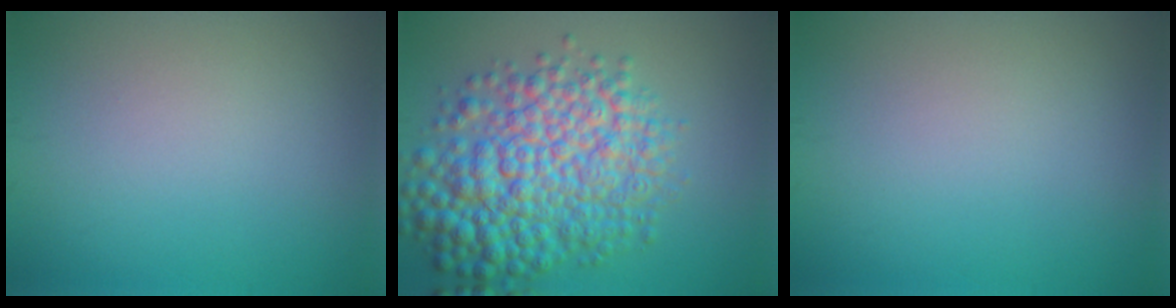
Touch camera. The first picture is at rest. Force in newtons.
{"total": 9.8, "press": 9.8, "slide": 0.2}
{"total": 0.0}